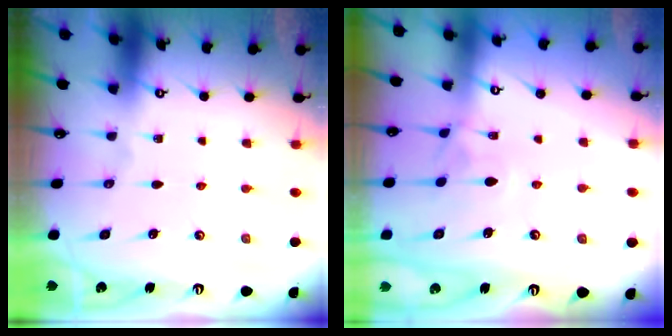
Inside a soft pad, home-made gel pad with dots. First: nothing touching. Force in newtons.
{"total": 1.6, "press": 1.4, "slide": 0.7}